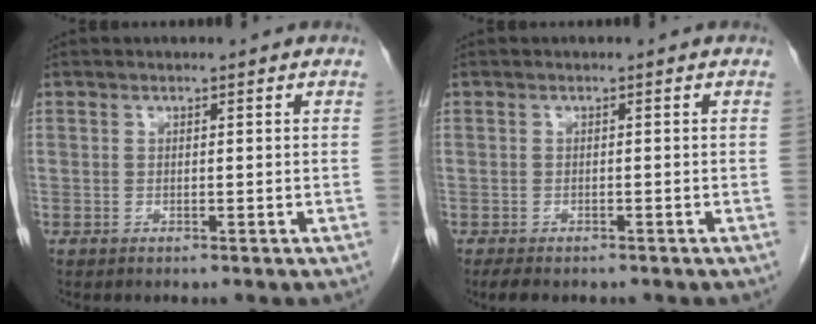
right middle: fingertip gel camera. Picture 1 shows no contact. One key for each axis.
{"total": 3.4, "fx": -2.7, "fy": 1.3, "fz": 1.6, "tx": -0.029, "ty": -0.008, "tz": -0.034}